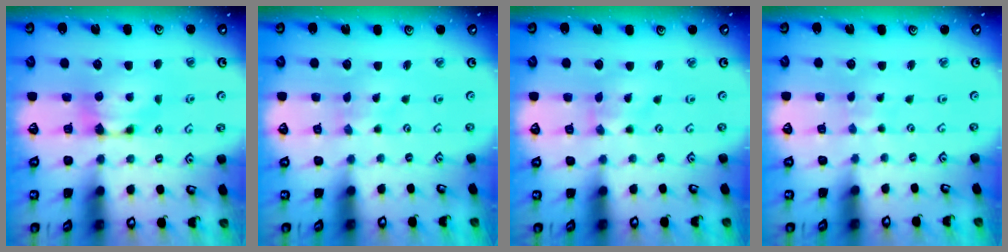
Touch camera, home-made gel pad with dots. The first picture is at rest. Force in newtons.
{"total": 4.4, "press": 4.4, "slide": 0.4}
{"total": 3.6, "press": 3.5, "slide": 1.0}
{"total": 5.9, "press": 5.9, "slide": 0.3}